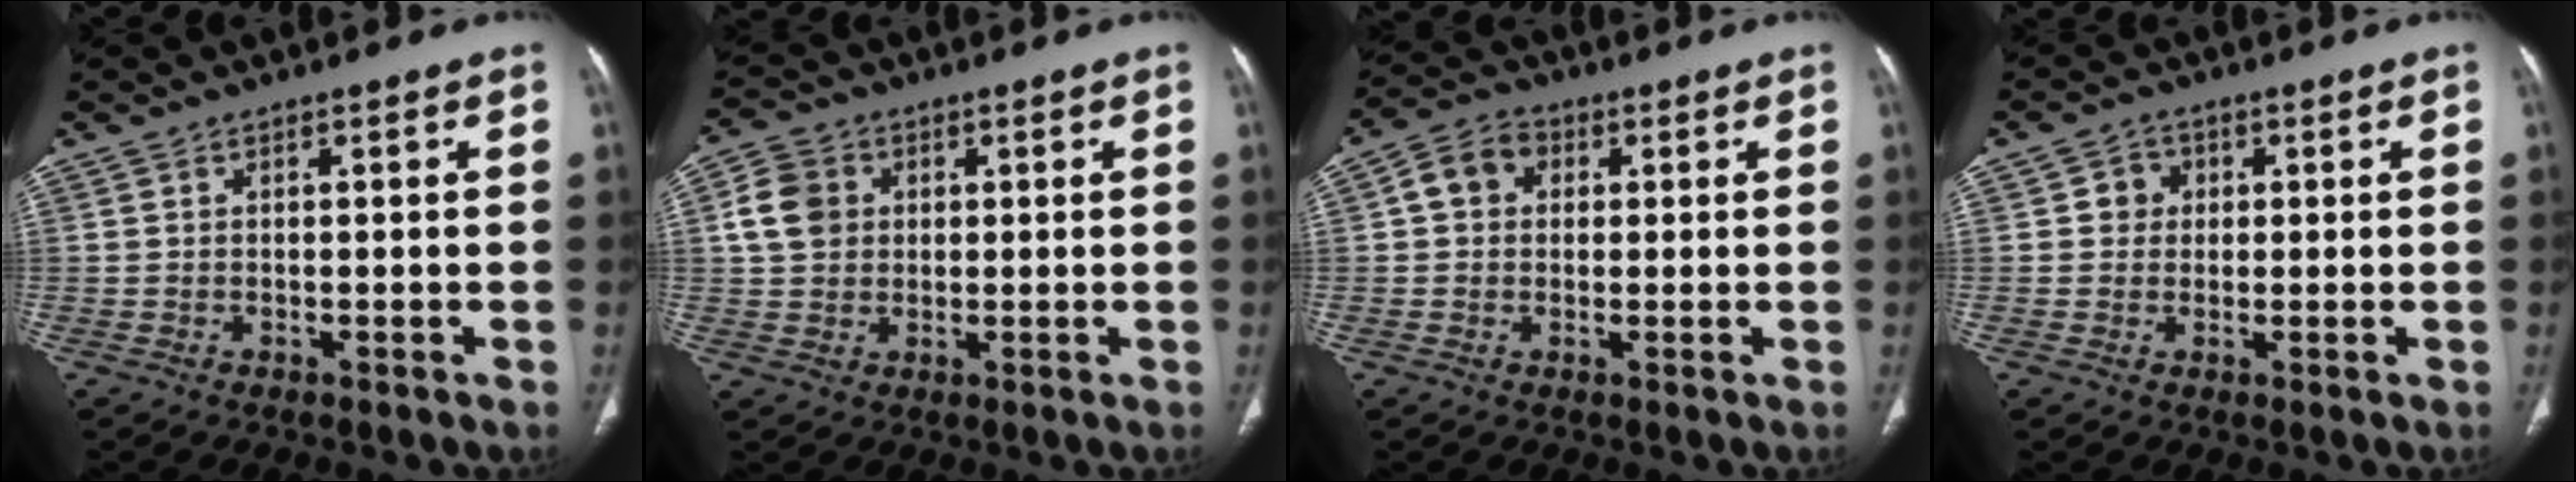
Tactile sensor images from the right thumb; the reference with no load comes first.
{"total": 6.9, "force": [1.5, 5.8, 3.3], "torque": [-0.050, 0.004, 0.025]}
{"total": 6.2, "force": [1.2, 5.1, 3.2], "torque": [-0.043, 0.012, 0.013]}
{"total": 3.4, "force": [0.6, 3.2, 1.1], "torque": [0.005, 0.005, 0.006]}